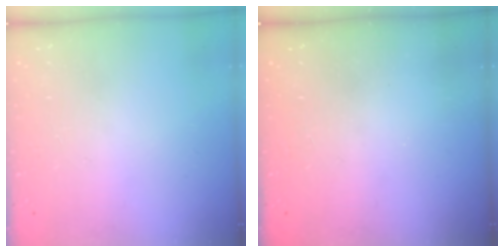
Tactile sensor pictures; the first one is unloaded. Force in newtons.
{"total": 2.4, "press": 2.3, "slide": 0.7}